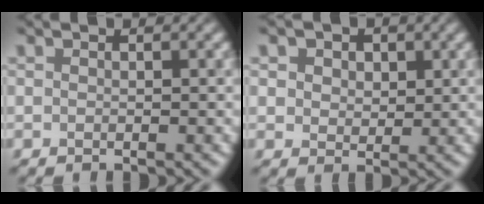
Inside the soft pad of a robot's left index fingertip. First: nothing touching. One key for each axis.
{"total": 4.3, "fx": 2.2, "fy": 3.1, "fz": 2.2, "tx": -0.041, "ty": 0.014, "tz": 0.017}